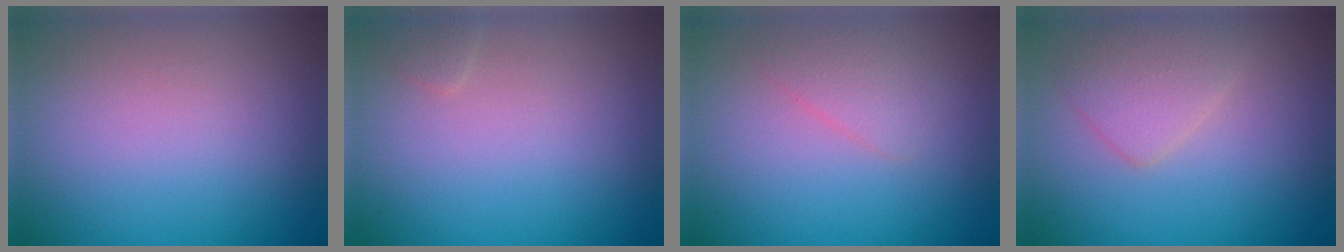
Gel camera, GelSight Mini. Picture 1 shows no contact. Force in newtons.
{"total": 0.7, "press": 0.7, "slide": 0.0}
{"total": 1.7, "press": 1.7, "slide": 0.1}
{"total": 2.7, "press": 2.7, "slide": 0.2}